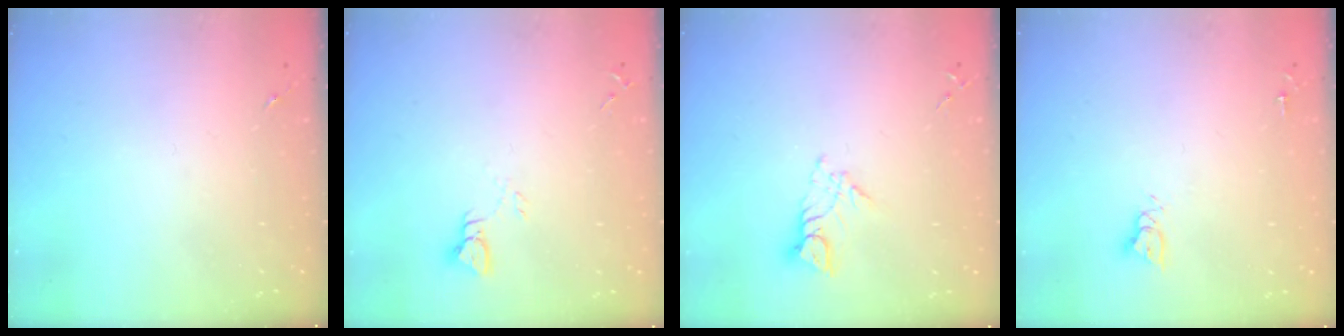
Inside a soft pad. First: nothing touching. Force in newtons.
{"total": 3.5, "press": 3.5, "slide": 0.2}
{"total": 6.6, "press": 6.6, "slide": 0.3}
{"total": 3.6, "press": 3.6, "slide": 0.4}